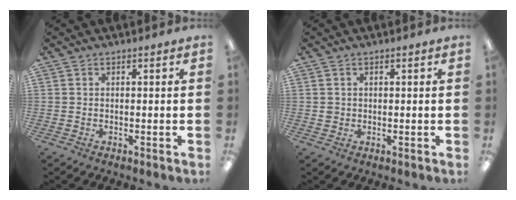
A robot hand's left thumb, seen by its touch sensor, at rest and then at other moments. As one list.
[{"total": 1.2, "force": [0.2, 1.1, 0.2], "torque": [-0.004, 0.005, 0.003]}]